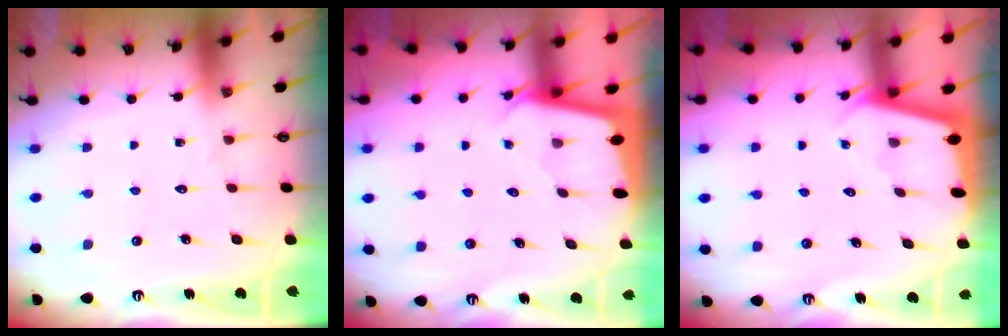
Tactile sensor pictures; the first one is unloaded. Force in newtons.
{"total": 1.8, "press": 1.8, "slide": 0.1}
{"total": 2.3, "press": 2.3, "slide": 0.1}